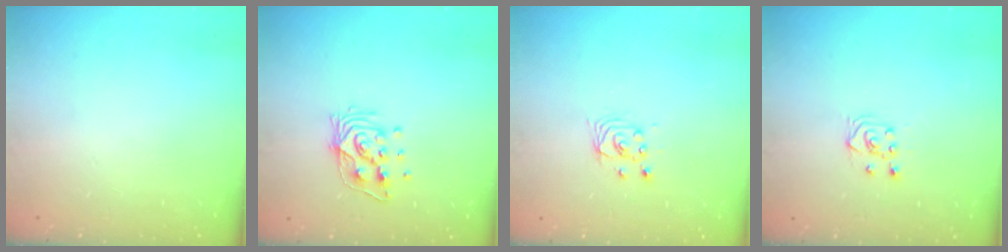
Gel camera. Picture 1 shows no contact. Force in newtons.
{"total": 10.3, "press": 10.3, "slide": 0.7}
{"total": 2.9, "press": 2.9, "slide": 0.0}
{"total": 3.9, "press": 3.8, "slide": 0.7}